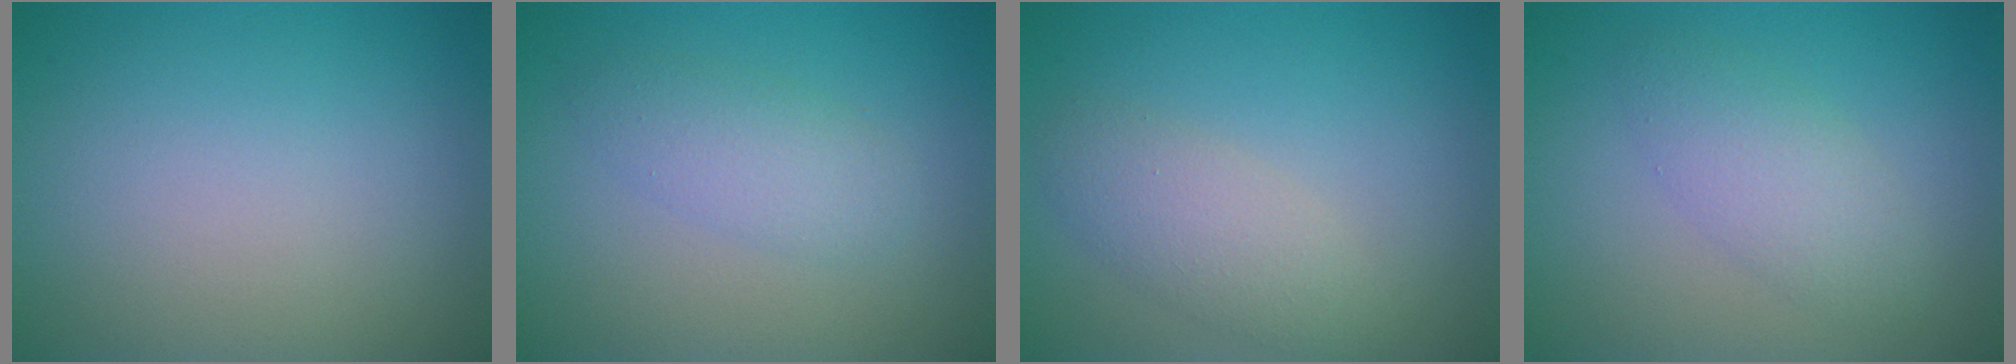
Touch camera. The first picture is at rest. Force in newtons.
{"total": 2.6, "press": 2.6, "slide": 0.1}
{"total": 2.9, "press": 2.9, "slide": 0.3}
{"total": 3.0, "press": 3.0, "slide": 0.1}